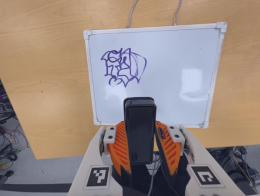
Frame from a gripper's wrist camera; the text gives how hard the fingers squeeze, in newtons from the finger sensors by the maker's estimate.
{"total": 4.4, "left": 3.1, "right": 5.6}